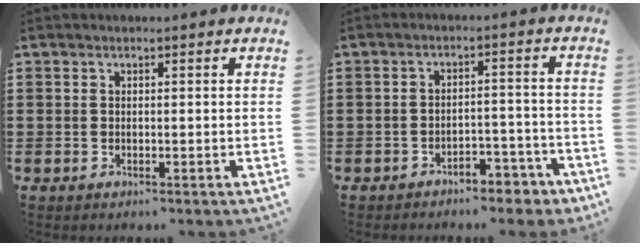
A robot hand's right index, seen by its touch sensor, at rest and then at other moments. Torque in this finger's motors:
{"motor_torque": [1.07, 1.07, 0.39, 0.00]}